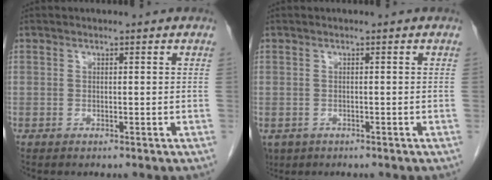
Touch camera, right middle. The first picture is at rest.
{"total": 3.8, "force": [-2.0, 2.9, 1.3], "torque": [-0.025, -0.003, -0.029]}